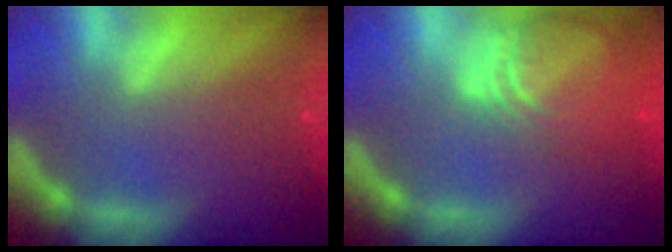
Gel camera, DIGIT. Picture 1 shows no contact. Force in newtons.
{"total": 8.5}